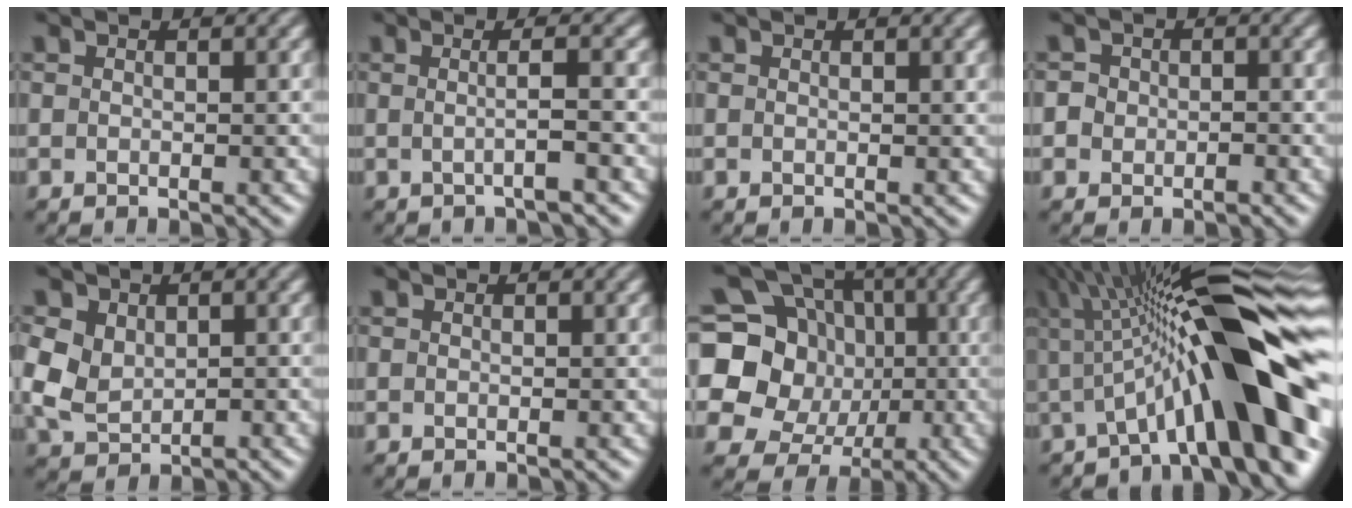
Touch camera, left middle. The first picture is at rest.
{"total": 3.0, "force": [-0.2, 0.8, 2.9], "torque": [-0.038, 0.001, -0.013]}
{"total": 1.1, "force": [0.6, 0.3, 0.9], "torque": [-0.006, 0.006, 0.007]}
{"total": 1.8, "force": [-0.5, 1.7, 0.5], "torque": [0.008, 0.003, -0.016]}
{"total": 4.8, "force": [0.4, 3.6, 3.1], "torque": [-0.074, -0.001, 0.007]}
{"total": 0.0}
{"total": 17.8, "force": [0.4, 16.3, 7.2], "torque": [-0.187, 0.021, -0.028]}
{"total": 14.5, "force": [-0.4, 2.7, 14.2], "torque": [-0.197, 0.025, -0.009]}